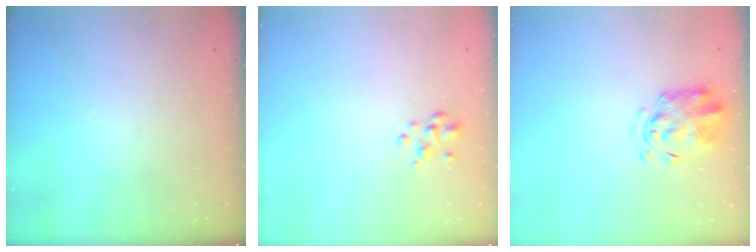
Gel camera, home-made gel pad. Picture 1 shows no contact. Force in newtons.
{"total": 2.0, "press": 1.9, "slide": 0.6}
{"total": 3.9, "press": 3.9, "slide": 0.6}